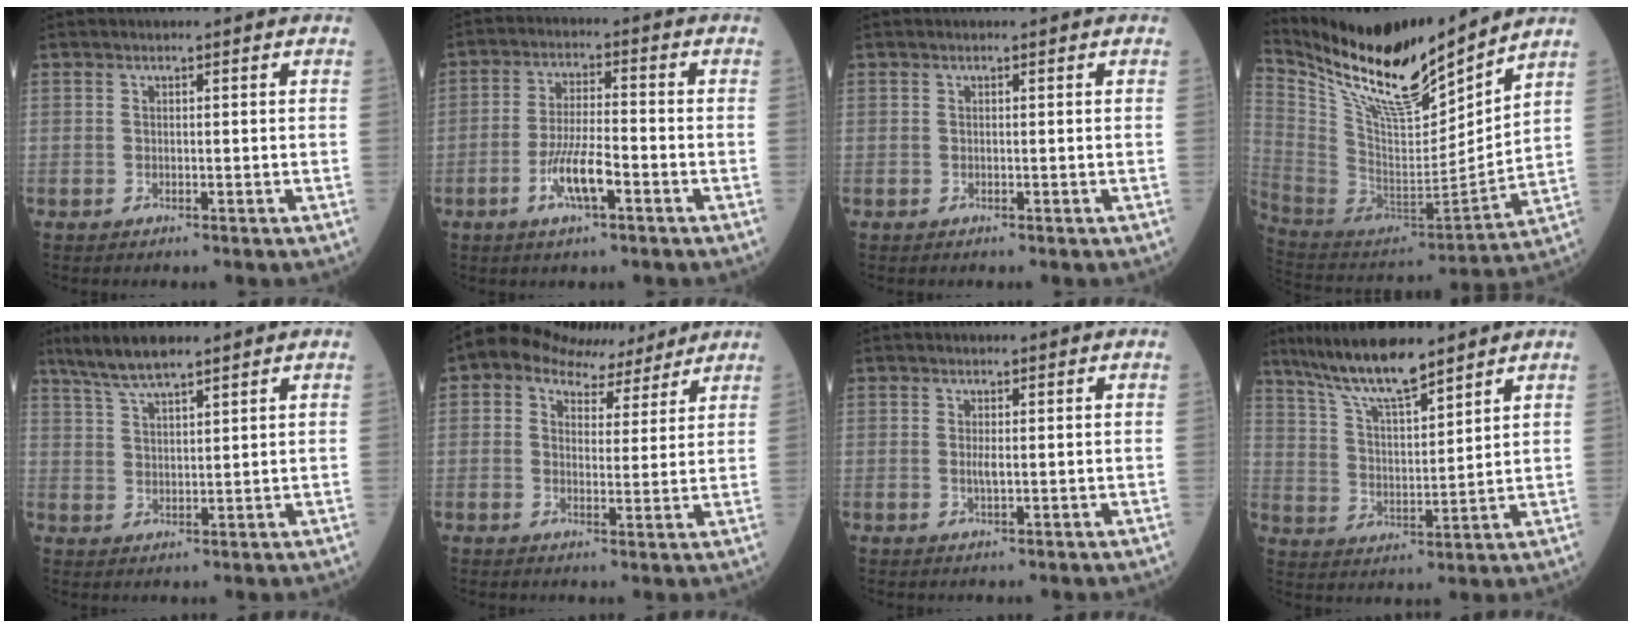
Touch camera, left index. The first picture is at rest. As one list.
[{"total": 6.8, "force": [-3.1, 1.4, 5.9], "torque": [-0.120, -0.002, -0.058]}, {"total": 0.0}, {"total": 20.1, "force": [17.4, 2.2, 9.8], "torque": [-0.189, -0.026, 0.320]}, {"total": 6.1, "force": [5.0, 0.6, 3.5], "torque": [-0.076, 0.015, 0.098]}, {"total": 9.3, "force": [7.9, 4.3, 2.3], "torque": [-0.032, 0.025, 0.104]}, {"total": 1.1, "force": [0.1, 0.2, 1.1], "torque": [-0.026, -0.003, 0.002]}, {"total": 10.6, "force": [8.9, 1.2, 5.8], "torque": [-0.116, 0.007, 0.168]}]